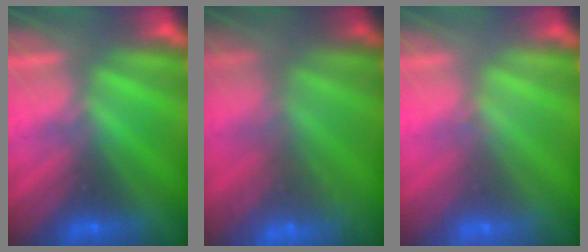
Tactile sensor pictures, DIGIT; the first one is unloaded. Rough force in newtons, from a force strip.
{"total": 7.6}
{"total": 1.9}